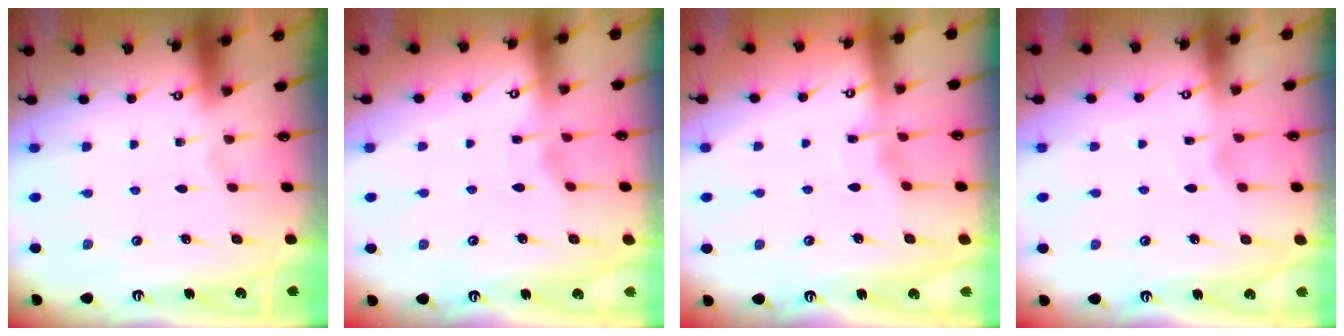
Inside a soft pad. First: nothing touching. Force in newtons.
{"total": 2.9, "press": 2.8, "slide": 0.4}
{"total": 3.5, "press": 3.5, "slide": 0.3}
{"total": 1.7, "press": 1.7, "slide": 0.2}